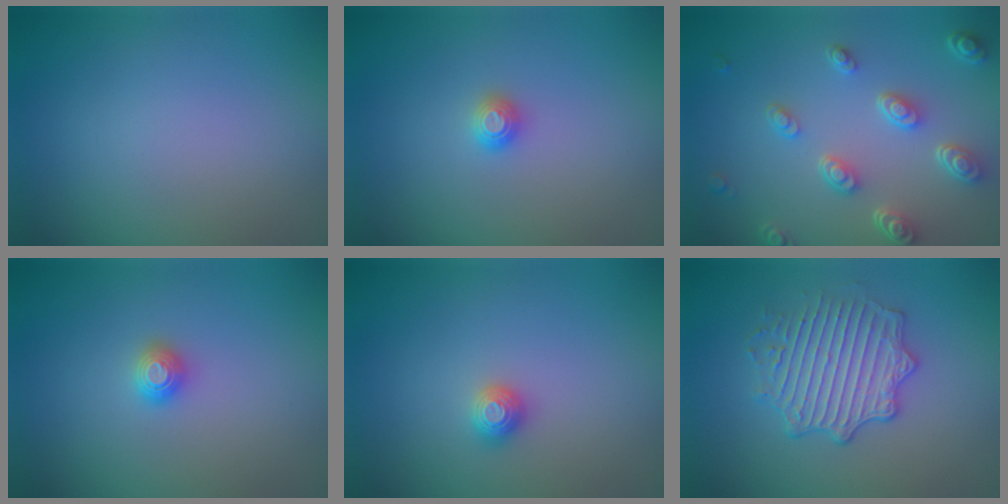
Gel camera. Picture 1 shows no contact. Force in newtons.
{"total": 1.2, "press": 1.2, "slide": 0.1}
{"total": 4.8, "press": 3.6, "slide": 3.2}
{"total": 1.1, "press": 1.1, "slide": 0.1}
{"total": 1.1, "press": 1.1, "slide": 0.2}
{"total": 4.2, "press": 3.8, "slide": 1.8}